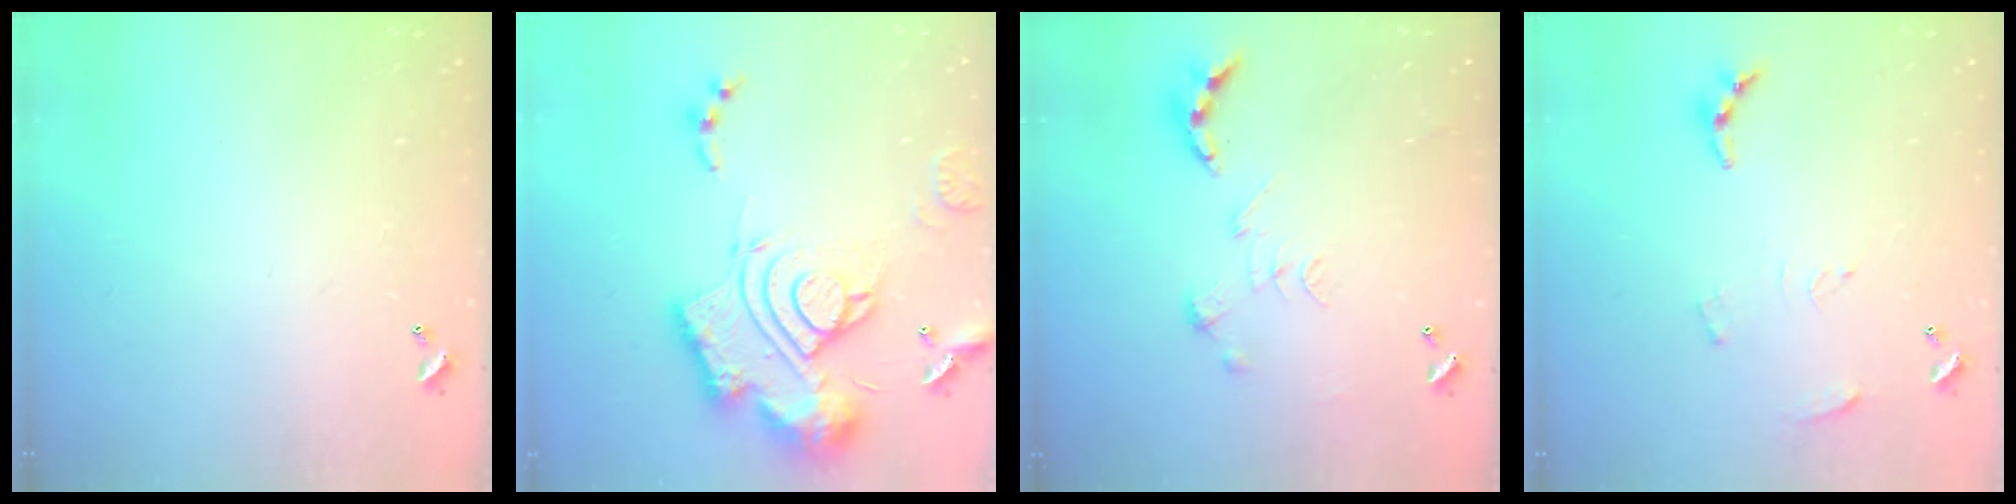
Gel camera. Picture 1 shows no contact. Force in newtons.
{"total": 23.3, "press": 23.1, "slide": 2.3}
{"total": 0.8, "press": 0.8, "slide": 0.3}
{"total": 6.2, "press": 6.2, "slide": 0.5}